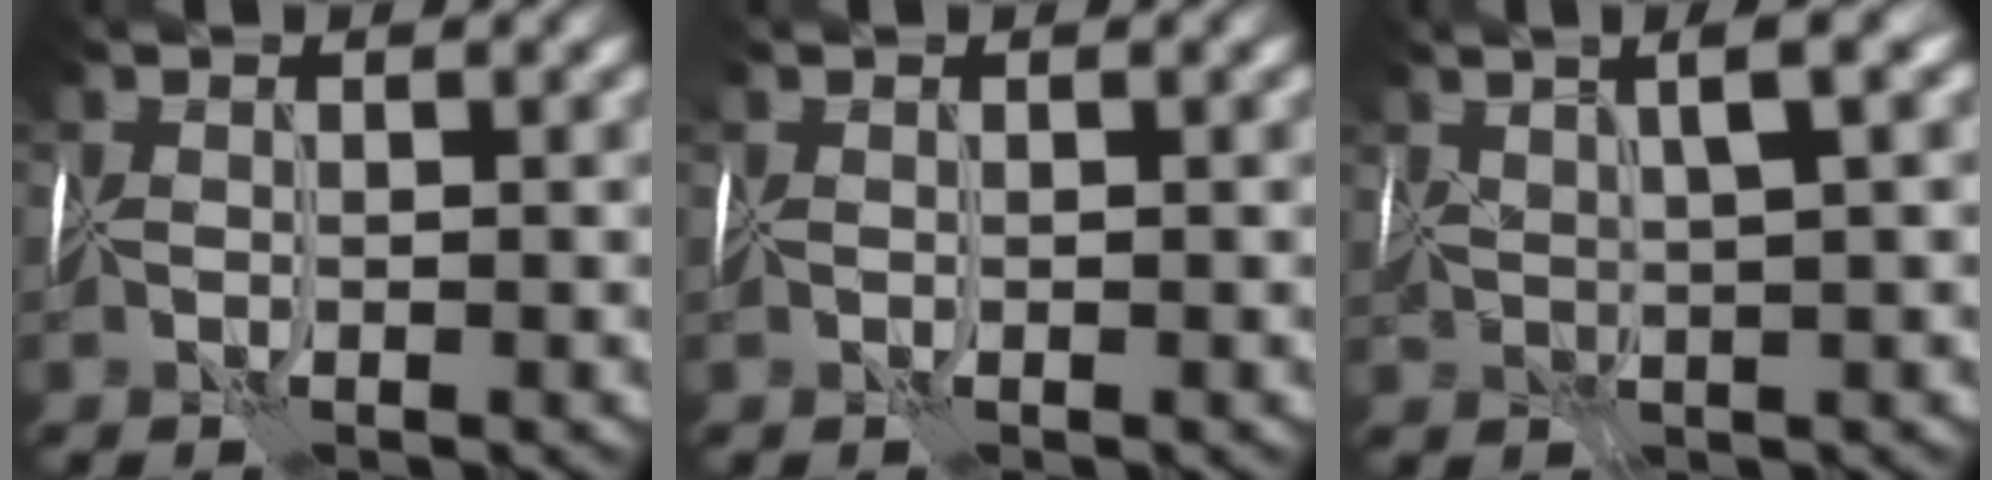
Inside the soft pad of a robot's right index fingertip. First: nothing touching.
{"total": 0.0}
{"total": 3.1, "force": [2.4, -0.1, 2.0], "torque": [-0.009, 0.023, 0.039]}